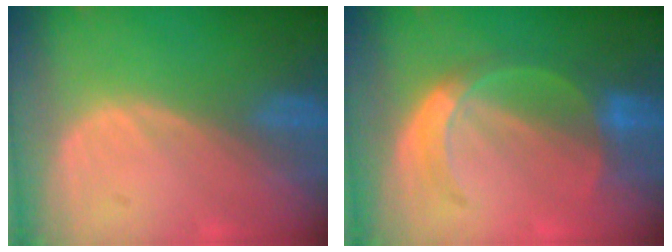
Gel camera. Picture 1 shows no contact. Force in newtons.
{"total": 5.5, "press": 5.2, "slide": 1.8}